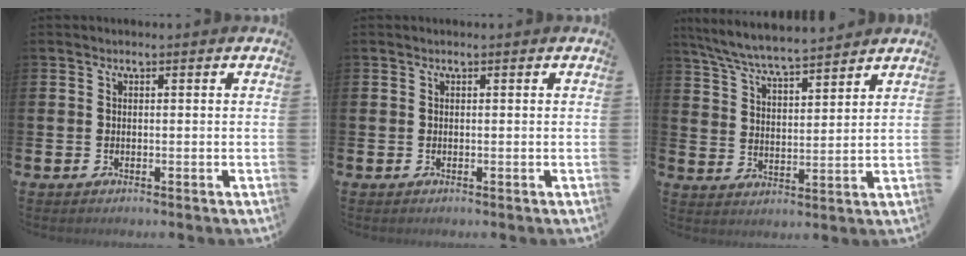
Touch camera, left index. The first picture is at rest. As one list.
[{"total": 0.0}, {"total": 6.7, "force": [6.4, 0.3, 1.7], "torque": [-0.062, -0.036, 0.115]}]